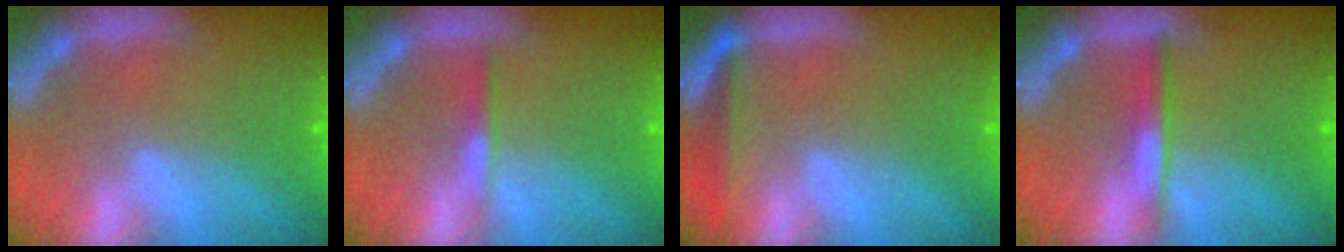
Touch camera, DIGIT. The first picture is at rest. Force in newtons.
{"total": 1.4}
{"total": 3.0}
{"total": 2.5}